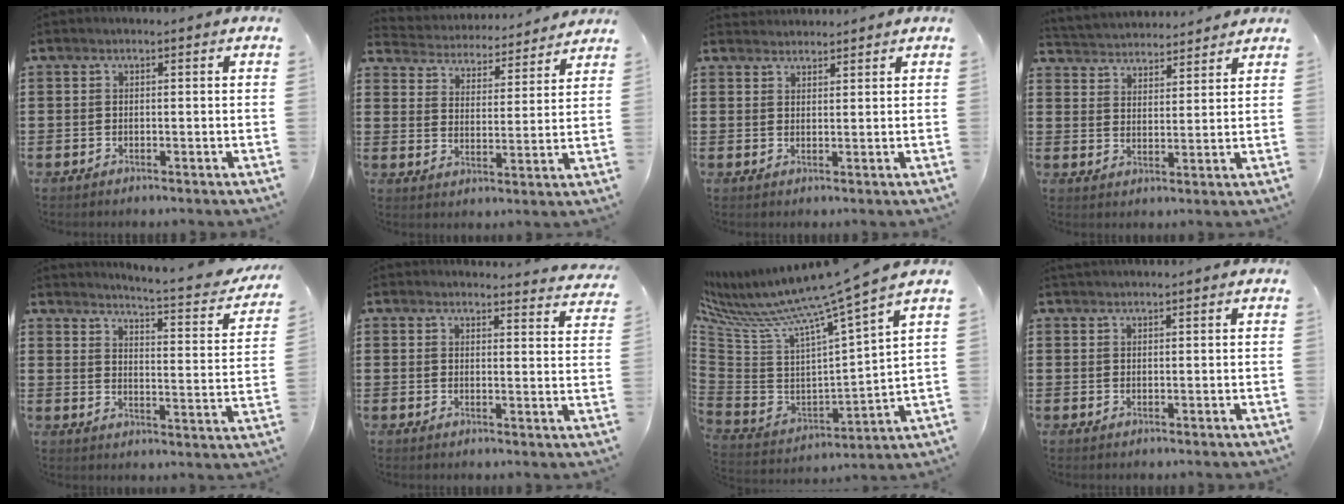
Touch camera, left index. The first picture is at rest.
{"total": 4.3, "force": [4.3, 0.2, -0.4], "torque": [-0.020, -0.035, 0.069]}
{"total": 1.9, "force": [1.8, 0.2, -0.2], "torque": [0.000, 0.000, 0.037]}
{"total": 3.8, "force": [3.7, 0.5, -0.6], "torque": [-0.007, -0.020, 0.065]}
{"total": 3.8, "force": [3.4, -0.7, 1.5], "torque": [-0.034, -0.041, 0.045]}
{"total": 3.0, "force": [3.0, 0.0, 0.3], "torque": [-0.008, -0.017, 0.054]}
{"total": 9.1, "force": [7.6, -1.5, 4.8], "torque": [-0.121, -0.074, 0.112]}
{"total": 0.9, "force": [0.9, 0.0, 0.2], "torque": [-0.006, 0.000, 0.018]}